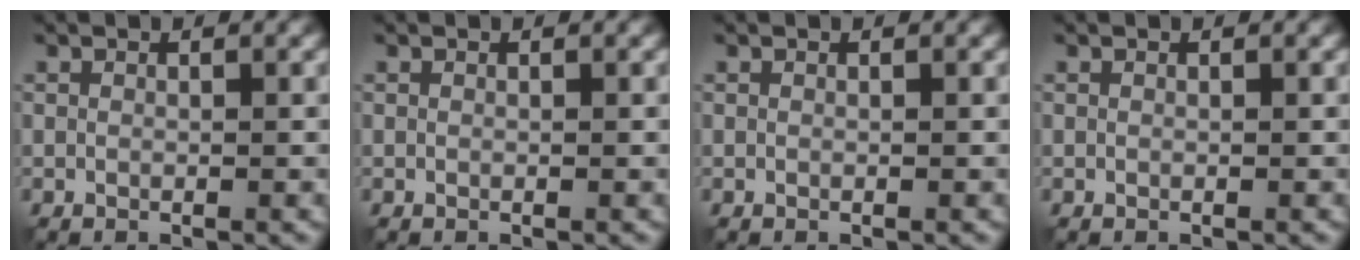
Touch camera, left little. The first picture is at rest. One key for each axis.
{"total": 0.0}
{"total": 0.0}
{"total": 0.0}